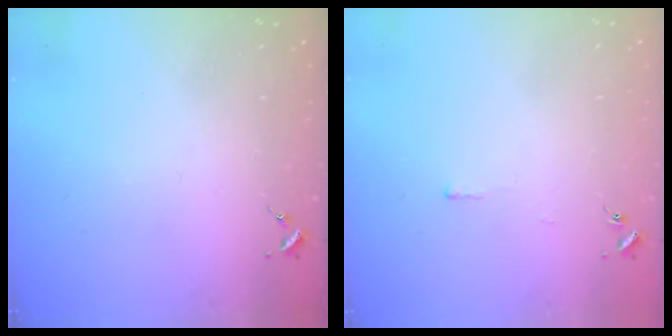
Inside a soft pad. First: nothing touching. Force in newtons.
{"total": 2.6, "press": 2.6, "slide": 0.3}